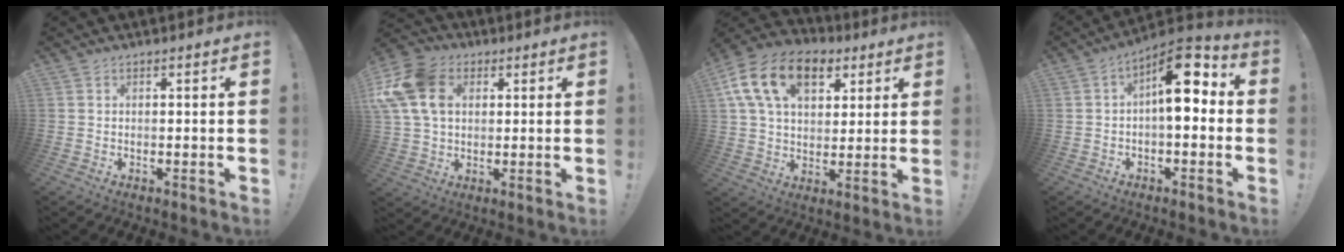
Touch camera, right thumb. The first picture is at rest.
{"total": 18.4, "force": [5.6, 13.1, 11.7], "torque": [-0.240, -0.011, 0.106]}
{"total": 18.6, "force": [7.8, 12.1, 11.8], "torque": [-0.188, -0.022, 0.144]}
{"total": 12.7, "force": [2.6, 5.5, 11.2], "torque": [-0.152, -0.008, 0.040]}